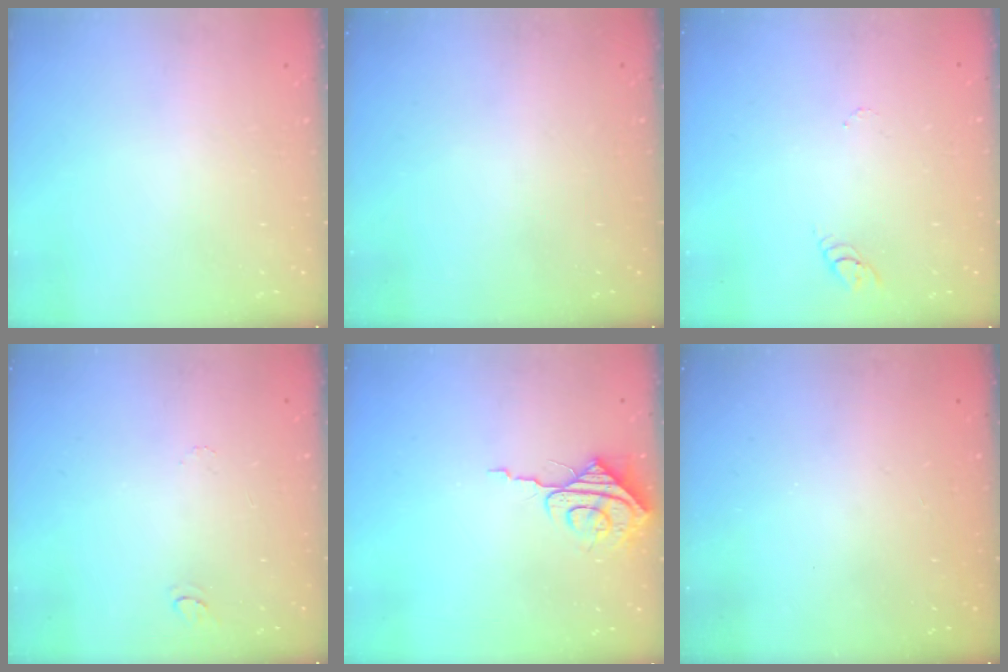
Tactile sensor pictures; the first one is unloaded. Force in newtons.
{"total": 0.0}
{"total": 2.9, "press": 2.9, "slide": 0.4}
{"total": 4.1, "press": 4.1, "slide": 0.3}
{"total": 7.9, "press": 7.9, "slide": 0.8}
{"total": 0.0}